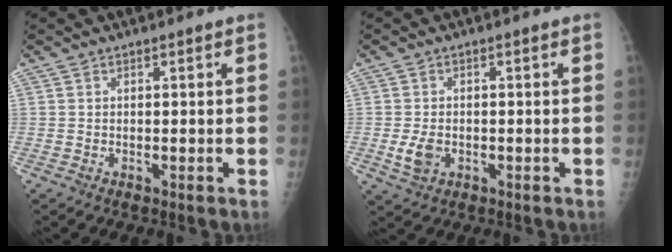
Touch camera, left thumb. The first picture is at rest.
{"total": 3.9, "force": [-0.9, 2.7, 2.6], "torque": [-0.051, -0.002, -0.012]}